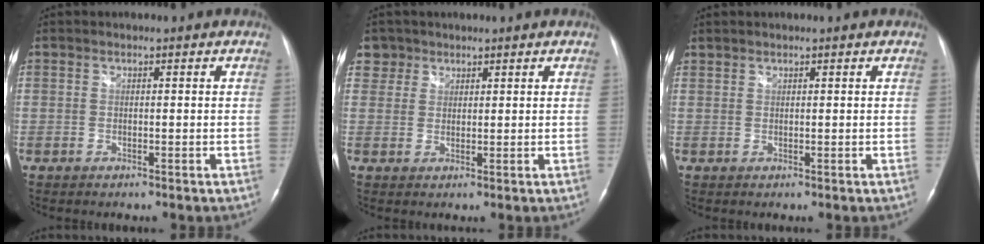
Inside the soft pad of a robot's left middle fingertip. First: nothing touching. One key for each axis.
{"total": 3.1, "fx": 2.1, "fy": 2.3, "fz": -0.6, "tx": 0.021, "ty": 0.007, "tz": 0.035}
{"total": 0.7, "fx": 0.7, "fy": 0.0, "fz": 0.0, "tx": -0.008, "ty": 0.007, "tz": 0.018}